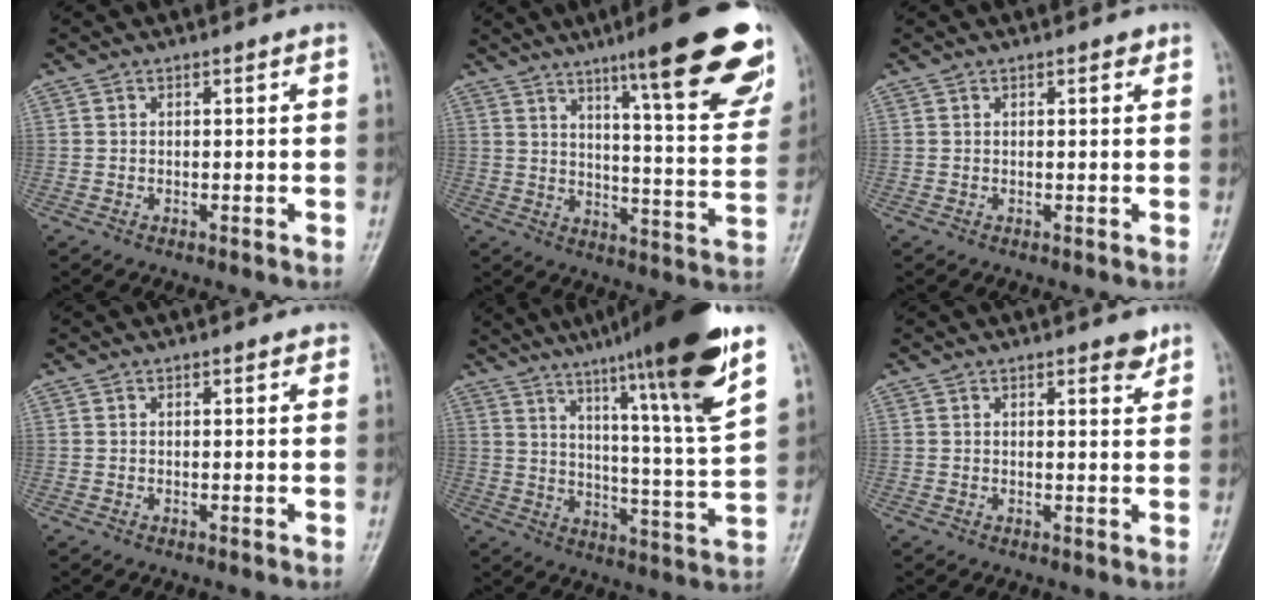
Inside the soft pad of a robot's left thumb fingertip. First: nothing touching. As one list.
[{"total": 23.3, "force": [14.3, 4.1, 18.0], "torque": [-0.214, -0.058, 0.196]}, {"total": 1.1, "force": [0.6, 0.4, 0.7], "torque": [-0.007, -0.001, 0.007]}, {"total": 1.1, "force": [0.6, 0.5, 0.7], "torque": [-0.005, 0.000, 0.005]}, {"total": 21.7, "force": [14.0, 0.7, 16.6], "torque": [-0.233, -0.058, 0.207]}, {"total": 2.8, "force": [2.0, 0.9, 1.8], "torque": [-0.013, -0.012, 0.025]}]